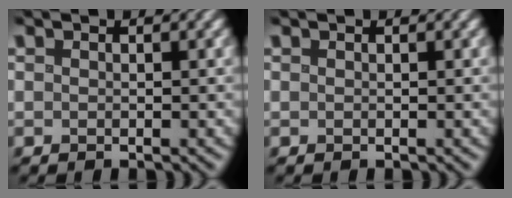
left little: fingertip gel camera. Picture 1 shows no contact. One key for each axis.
{"total": 0.0}